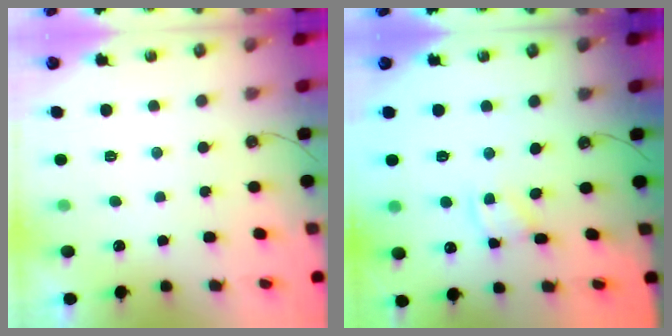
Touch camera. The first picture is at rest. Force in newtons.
{"total": 1.9, "press": 1.9, "slide": 0.3}